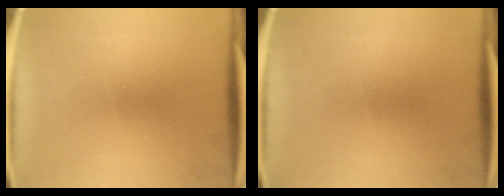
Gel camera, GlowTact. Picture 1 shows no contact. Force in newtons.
{"total": 0.0}